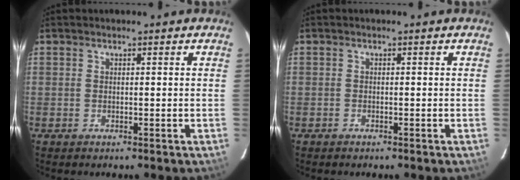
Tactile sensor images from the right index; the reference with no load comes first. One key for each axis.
{"total": 0.7, "fx": -0.6, "fy": 0.4, "fz": 0.0, "tx": -0.002, "ty": 0.003, "tz": -0.011}